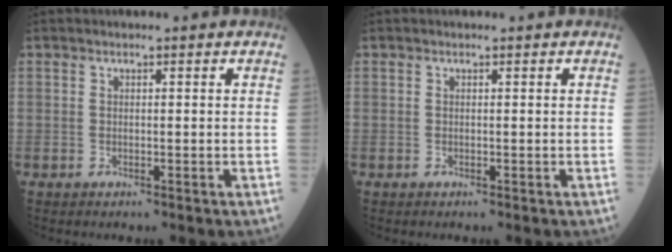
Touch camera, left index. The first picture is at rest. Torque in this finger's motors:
{"motor_torque": [0.00, 0.00, 0.00, 0.00]}